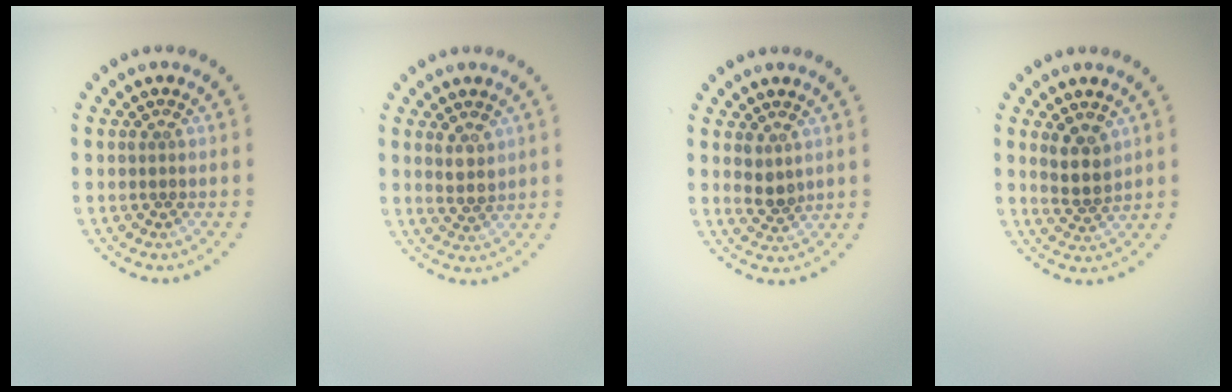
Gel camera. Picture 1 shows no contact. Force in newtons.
{"total": 2.0, "press": 1.8, "slide": 1.0}
{"total": 1.8, "press": 1.6, "slide": 0.9}
{"total": 2.6, "press": 2.4, "slide": 1.1}